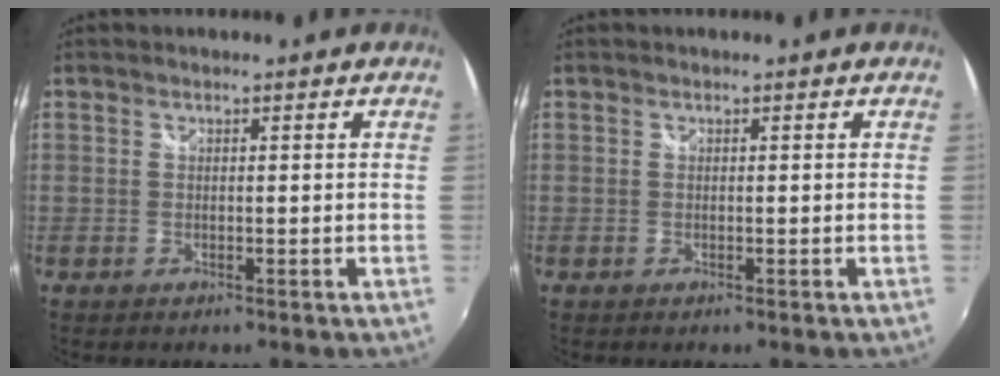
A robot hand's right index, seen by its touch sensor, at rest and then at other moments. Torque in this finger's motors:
{"motor_torque": [-0.01, -0.01, 0.04, 0.01]}